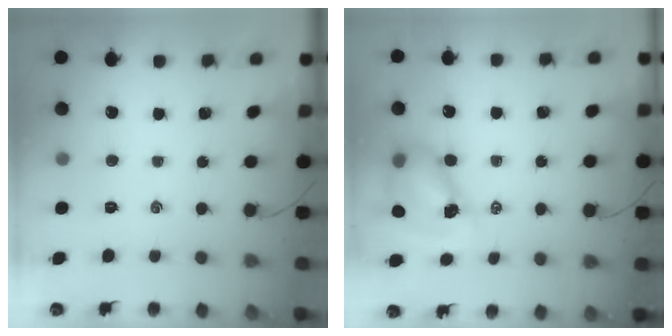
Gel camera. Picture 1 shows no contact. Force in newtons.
{"total": 8.6, "press": 8.4, "slide": 2.0}